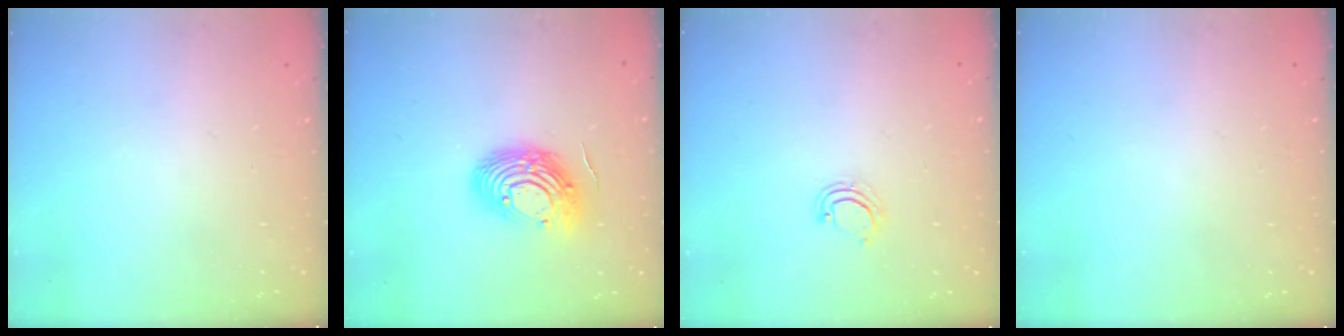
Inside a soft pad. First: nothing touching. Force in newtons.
{"total": 13.5, "press": 13.5, "slide": 1.3}
{"total": 2.2, "press": 2.2, "slide": 0.1}
{"total": 0.0}